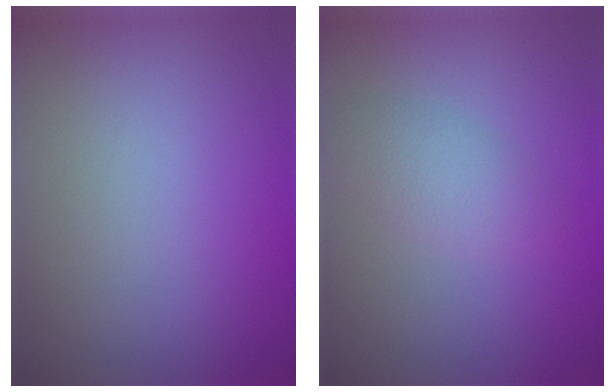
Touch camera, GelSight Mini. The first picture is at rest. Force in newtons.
{"total": 2.4, "press": 2.4, "slide": 0.1}